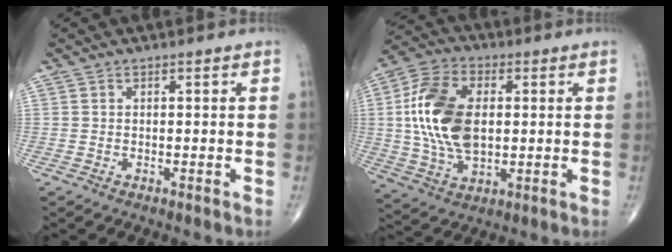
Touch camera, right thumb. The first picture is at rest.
{"total": 16.6, "force": [1.4, 9.9, 13.3], "torque": [-0.256, 0.005, 0.027]}